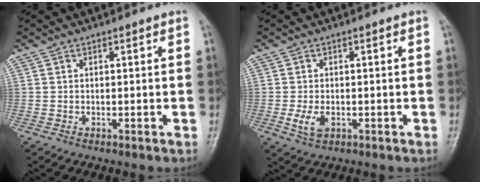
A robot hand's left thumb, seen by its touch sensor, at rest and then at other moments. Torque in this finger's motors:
{"motor_torque": [0.08, 0.16, 0.57, 0.12, 0.06]}